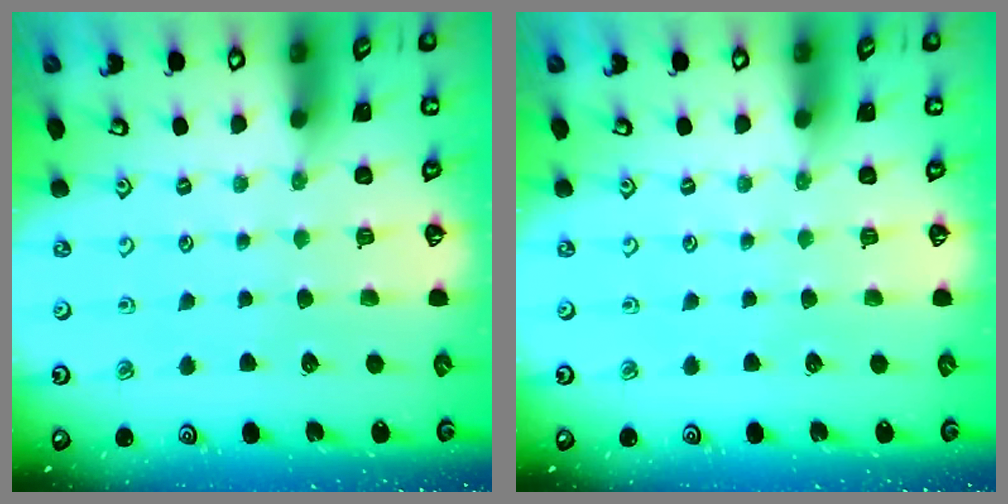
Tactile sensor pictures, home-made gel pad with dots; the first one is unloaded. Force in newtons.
{"total": 0.0}